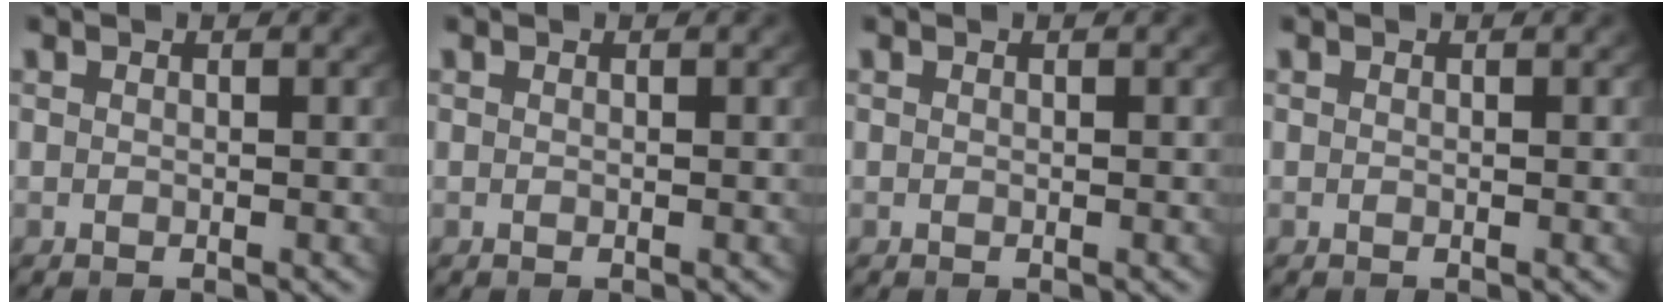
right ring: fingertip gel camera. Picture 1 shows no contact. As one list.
[{"total": 0.0}, {"total": 0.0}, {"total": 0.0}]